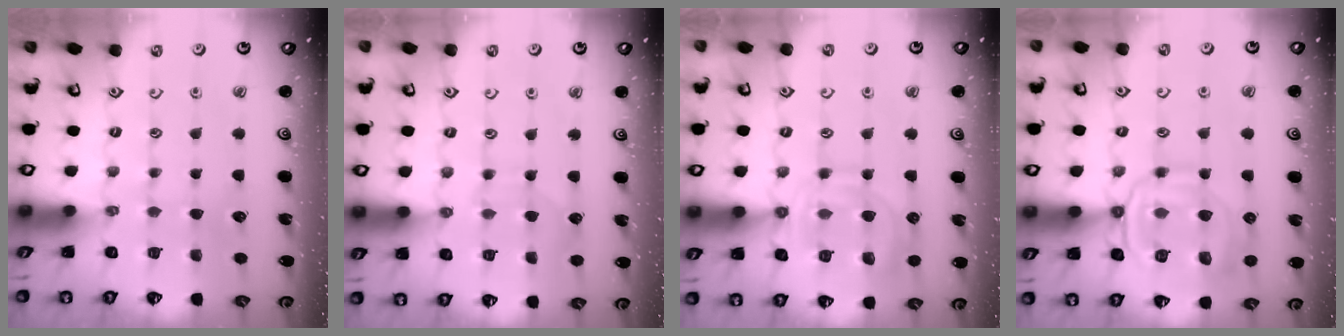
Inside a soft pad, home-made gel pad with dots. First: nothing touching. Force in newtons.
{"total": 4.8, "press": 4.8, "slide": 0.5}
{"total": 13.1, "press": 13.1, "slide": 1.2}
{"total": 12.2, "press": 12.1, "slide": 1.3}